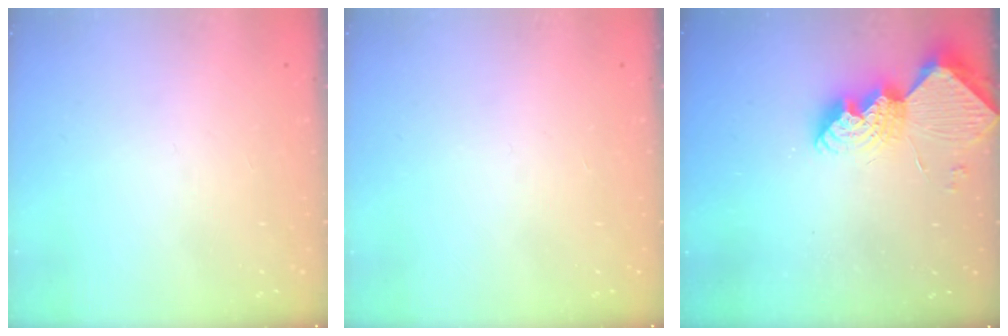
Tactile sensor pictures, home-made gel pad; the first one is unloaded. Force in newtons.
{"total": 0.0}
{"total": 11.4, "press": 11.4, "slide": 0.9}